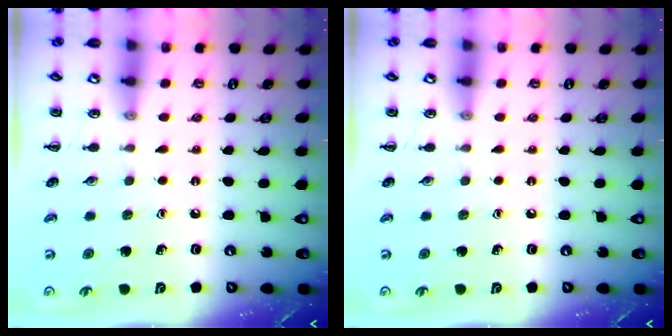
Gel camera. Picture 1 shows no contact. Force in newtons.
{"total": 0.0}